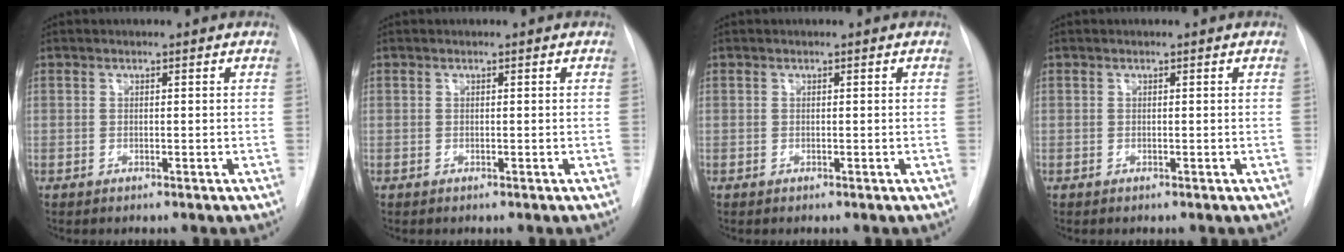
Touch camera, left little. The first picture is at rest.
{"total": 0.0}
{"total": 0.0}
{"total": 0.0}